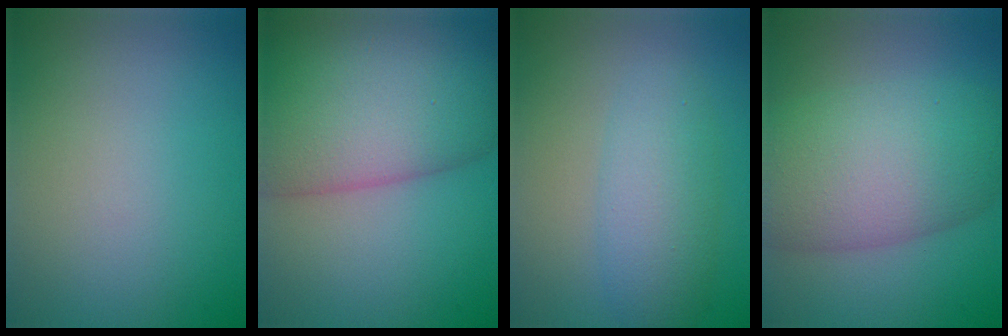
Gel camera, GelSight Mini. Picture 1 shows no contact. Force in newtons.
{"total": 12.3, "press": 12.3, "slide": 0.5}
{"total": 4.0, "press": 4.0, "slide": 0.3}
{"total": 10.1, "press": 10.1, "slide": 0.3}